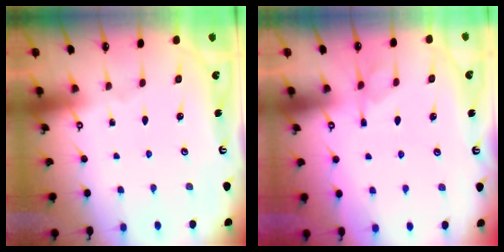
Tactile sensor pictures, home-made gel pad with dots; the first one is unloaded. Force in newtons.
{"total": 1.3, "press": 0.6, "slide": 1.1}